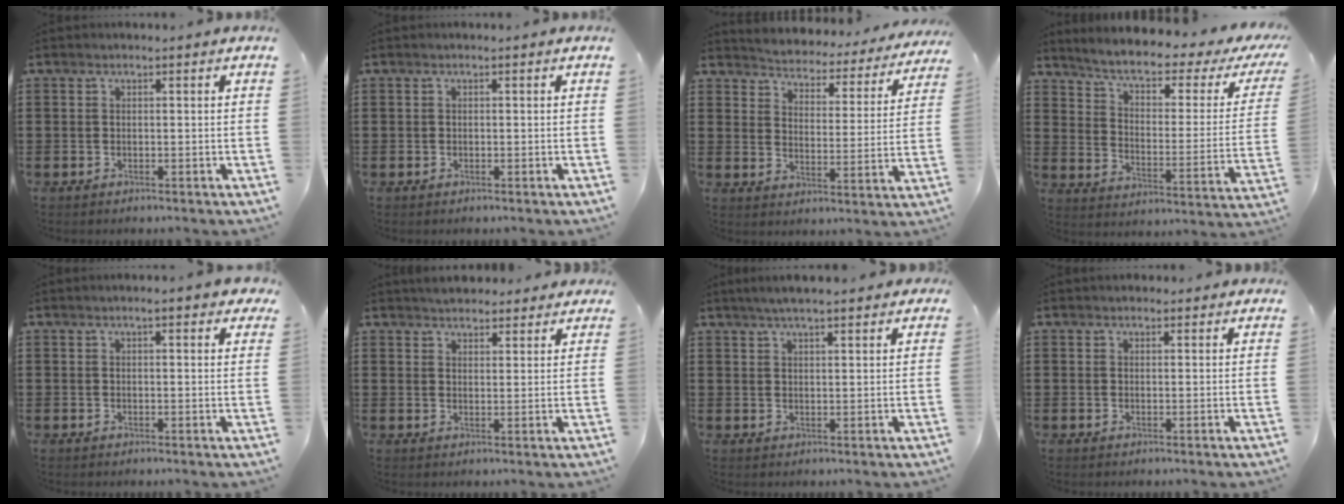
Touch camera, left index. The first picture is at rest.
{"total": 0.0}
{"total": 3.6, "force": [3.6, 0.0, -0.3], "torque": [-0.020, -0.039, 0.055]}
{"total": 5.0, "force": [3.4, 0.9, 3.5], "torque": [-0.085, -0.025, 0.049]}
{"total": 2.5, "force": [1.7, 0.3, 1.9], "torque": [-0.040, 0.003, 0.030]}
{"total": 3.1, "force": [2.9, 0.9, 0.2], "torque": [-0.012, 0.000, 0.057]}
{"total": 3.8, "force": [3.1, 0.6, 2.1], "torque": [-0.047, 0.005, 0.056]}
{"total": 1.7, "force": [1.6, 0.5, 0.3], "torque": [-0.008, 0.004, 0.030]}